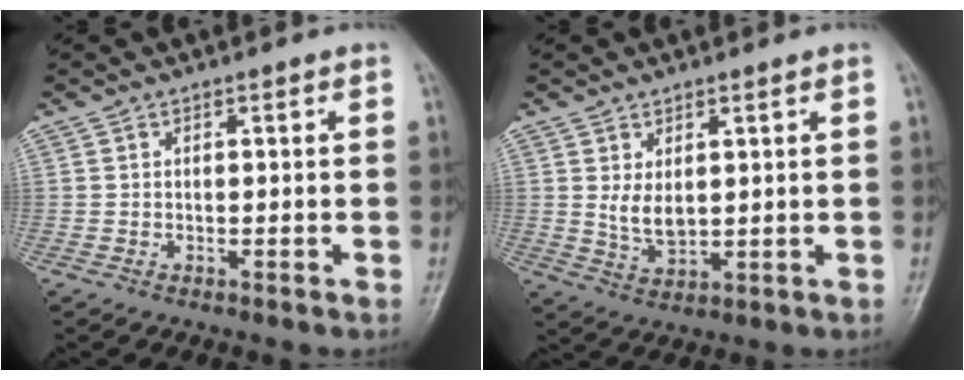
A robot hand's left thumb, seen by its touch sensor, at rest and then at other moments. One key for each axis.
{"total": 4.6, "fx": 1.2, "fy": 2.4, "fz": 3.7, "tx": -0.059, "ty": -0.016, "tz": 0.033}